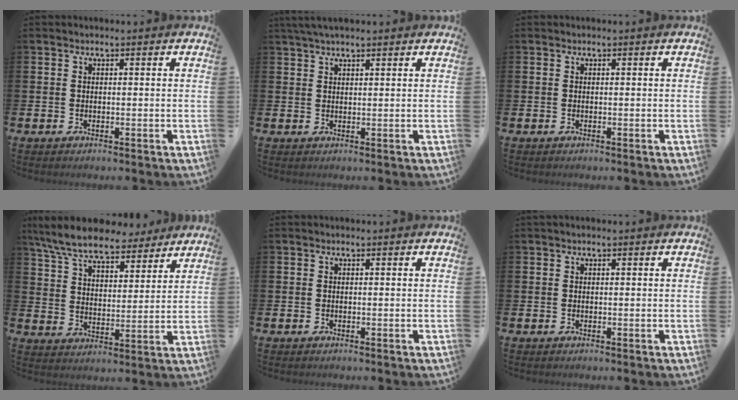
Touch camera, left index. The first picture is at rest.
{"total": 2.4, "force": [2.0, 0.4, 1.1], "torque": [-0.024, 0.002, 0.037]}
{"total": 0.0}
{"total": 8.4, "force": [7.7, 2.1, 2.8], "torque": [-0.088, -0.038, 0.137]}
{"total": 0.0}
{"total": 0.0}